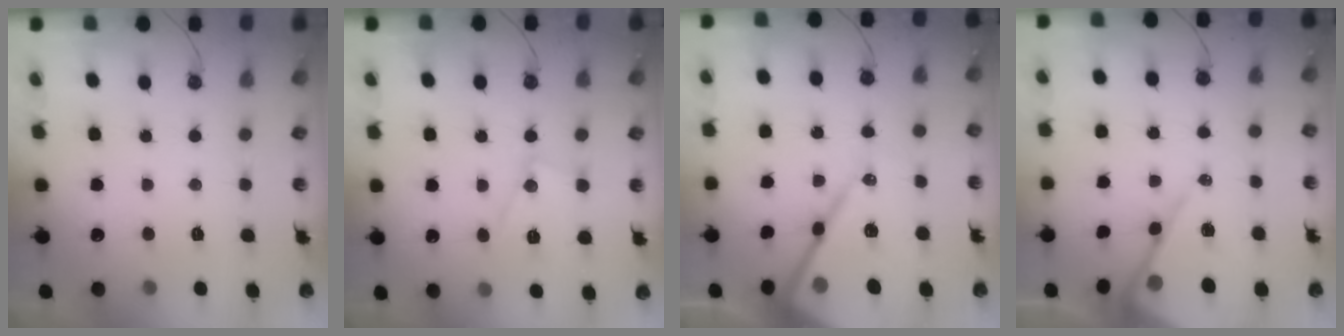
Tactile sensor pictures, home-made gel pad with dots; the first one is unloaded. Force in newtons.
{"total": 11.3, "press": 11.3, "slide": 0.8}
{"total": 22.3, "press": 22.2, "slide": 2.4}
{"total": 11.6, "press": 11.5, "slide": 1.5}